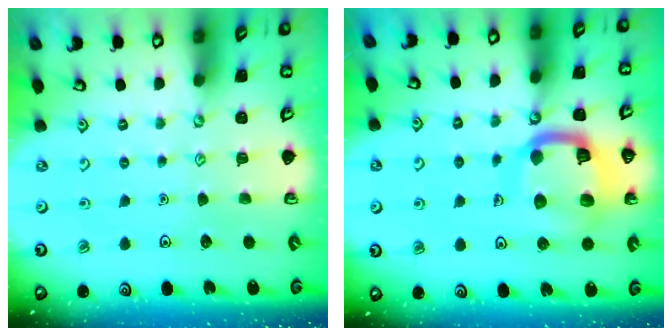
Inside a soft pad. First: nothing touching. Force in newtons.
{"total": 15.5, "press": 15.5, "slide": 1.2}